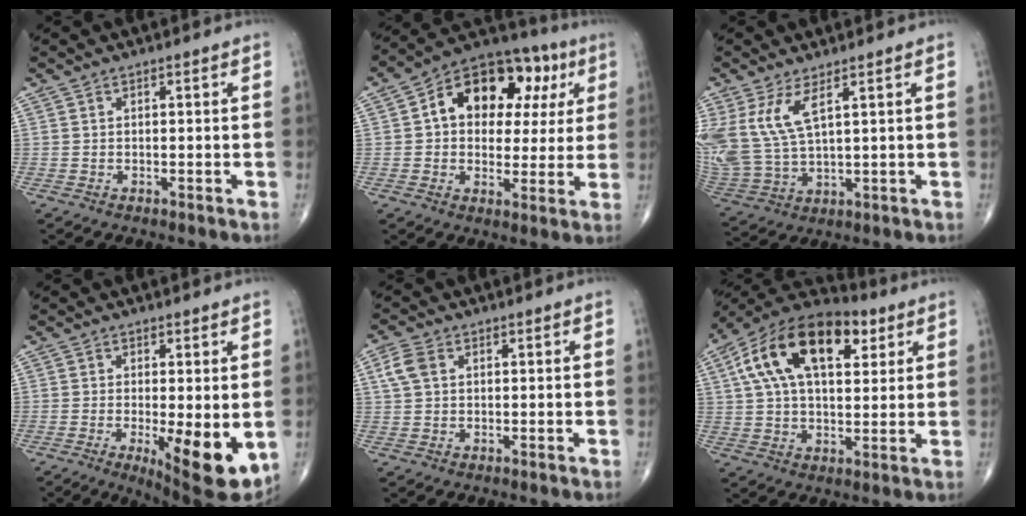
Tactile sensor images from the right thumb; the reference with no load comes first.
{"total": 17.9, "force": [4.9, 11.8, 12.6], "torque": [-0.130, 0.023, 0.067]}
{"total": 11.6, "force": [4.8, 4.8, 9.4], "torque": [-0.224, -0.020, 0.111]}
{"total": 11.3, "force": [-2.4, 3.3, 10.5], "torque": [-0.146, -0.027, -0.028]}
{"total": 4.2, "force": [1.3, 2.9, 2.8], "torque": [-0.063, 0.009, 0.024]}
{"total": 20.7, "force": [7.5, 11.0, 15.9], "torque": [-0.267, 0.013, 0.119]}